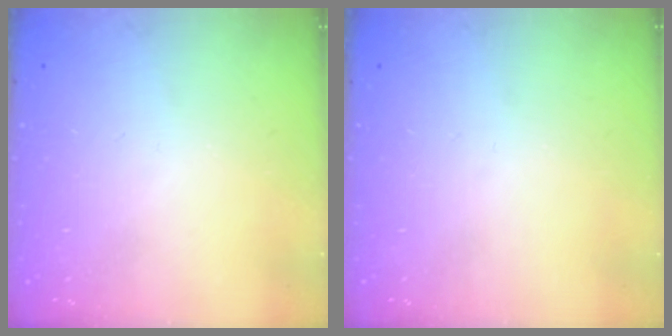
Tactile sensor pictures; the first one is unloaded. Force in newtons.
{"total": 0.0}